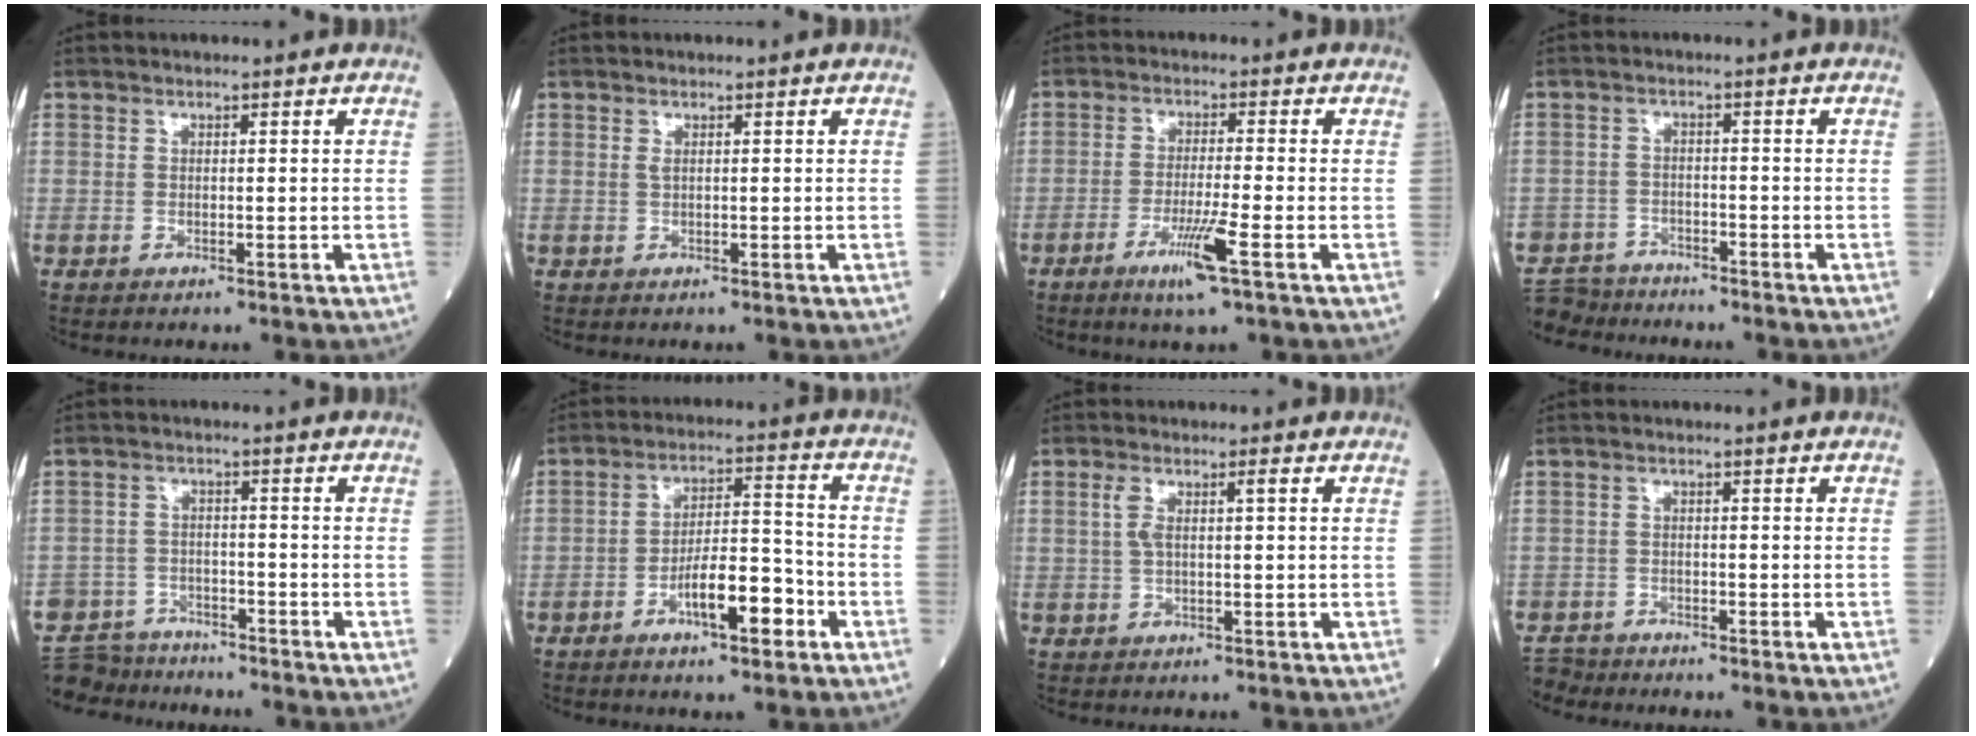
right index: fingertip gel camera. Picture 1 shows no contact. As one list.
[{"total": 0.5, "force": [0.2, 0.1, 0.5], "torque": [-0.015, -0.002, 0.005]}, {"total": 6.1, "force": [-3.1, -0.5, 5.2], "torque": [-0.099, -0.014, -0.058]}, {"total": 6.8, "force": [-6.3, 2.5, -0.1], "torque": [0.006, -0.002, -0.115]}, {"total": 9.5, "force": [-8.7, 3.8, 1.0], "torque": [-0.023, 0.012, -0.138]}, {"total": 8.6, "force": [-4.3, 2.2, 7.1], "torque": [-0.124, 0.016, -0.070]}, {"total": 3.0, "force": [0.7, 0.7, 2.8], "torque": [-0.059, 0.015, 0.014]}, {"total": 3.3, "force": [-3.1, 0.8, -0.7], "torque": [0.016, -0.008, -0.063]}]